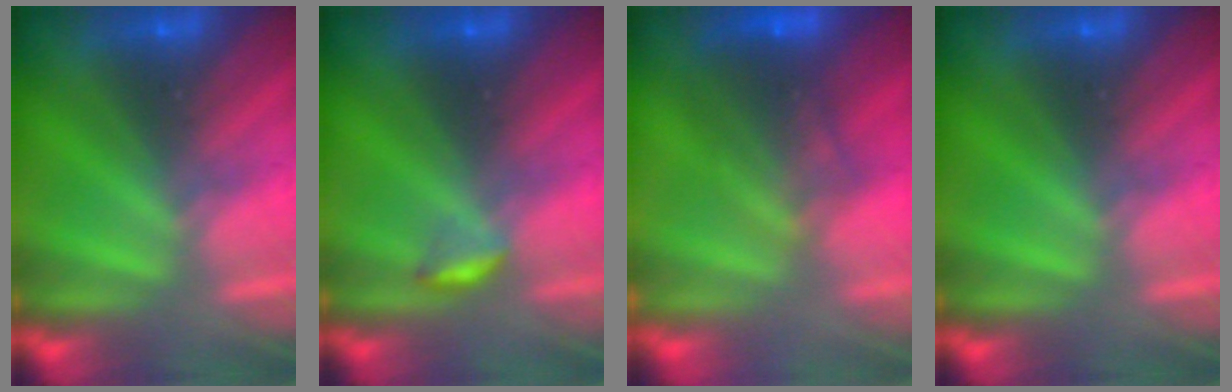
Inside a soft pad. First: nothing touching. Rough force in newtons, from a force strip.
{"total": 2.8}
{"total": 6.9}
{"total": 0.0}